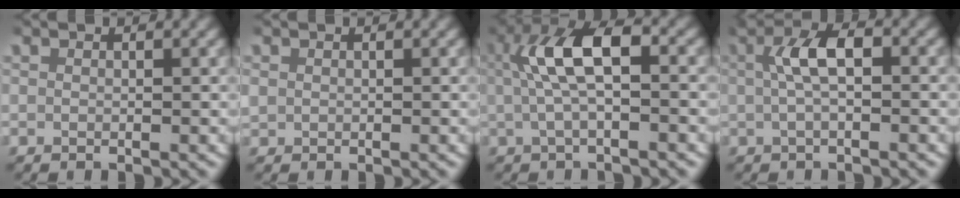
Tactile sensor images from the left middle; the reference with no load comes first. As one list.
[{"total": 1.0, "force": [0.2, 0.9, 0.3], "torque": [-0.015, 0.001, 0.006]}, {"total": 6.8, "force": [0.5, 2.8, 6.1], "torque": [-0.119, 0.011, 0.004]}, {"total": 3.5, "force": [0.1, 1.4, 3.3], "torque": [-0.064, 0.013, -0.004]}]